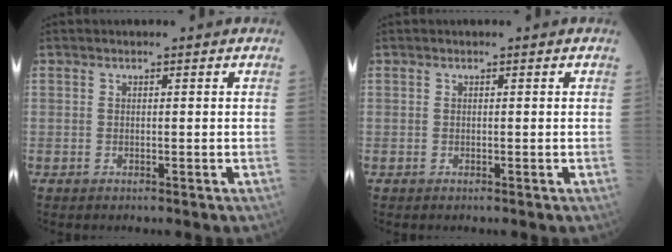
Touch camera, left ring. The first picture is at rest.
{"total": 0.0}